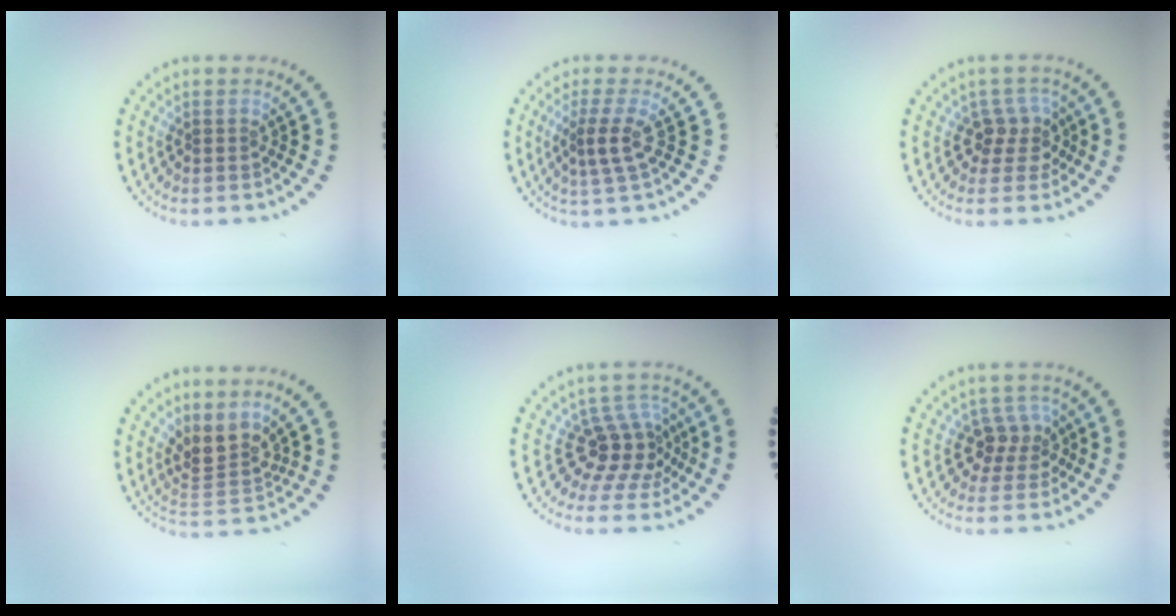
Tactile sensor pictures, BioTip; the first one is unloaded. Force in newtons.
{"total": 2.6, "press": 1.8, "slide": 1.8}
{"total": 2.7, "press": 2.1, "slide": 1.6}
{"total": 3.1, "press": 2.2, "slide": 2.1}
{"total": 3.7, "press": 2.6, "slide": 2.6}
{"total": 2.7, "press": 2.0, "slide": 1.8}